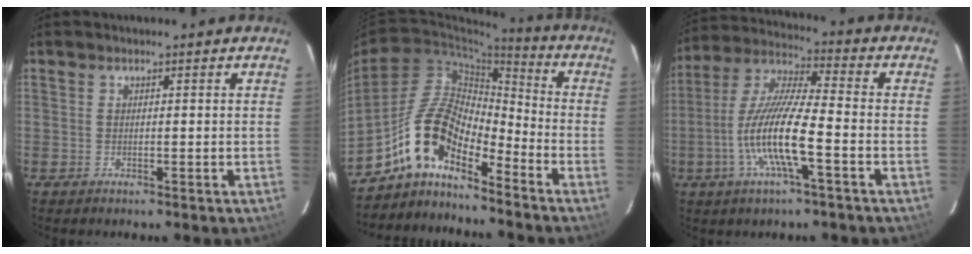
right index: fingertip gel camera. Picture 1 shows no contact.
{"total": 12.2, "force": [-9.1, 4.4, 6.9], "torque": [-0.131, 0.020, -0.183]}
{"total": 13.3, "force": [-4.5, 1.8, 12.4], "torque": [-0.253, -0.003, -0.091]}